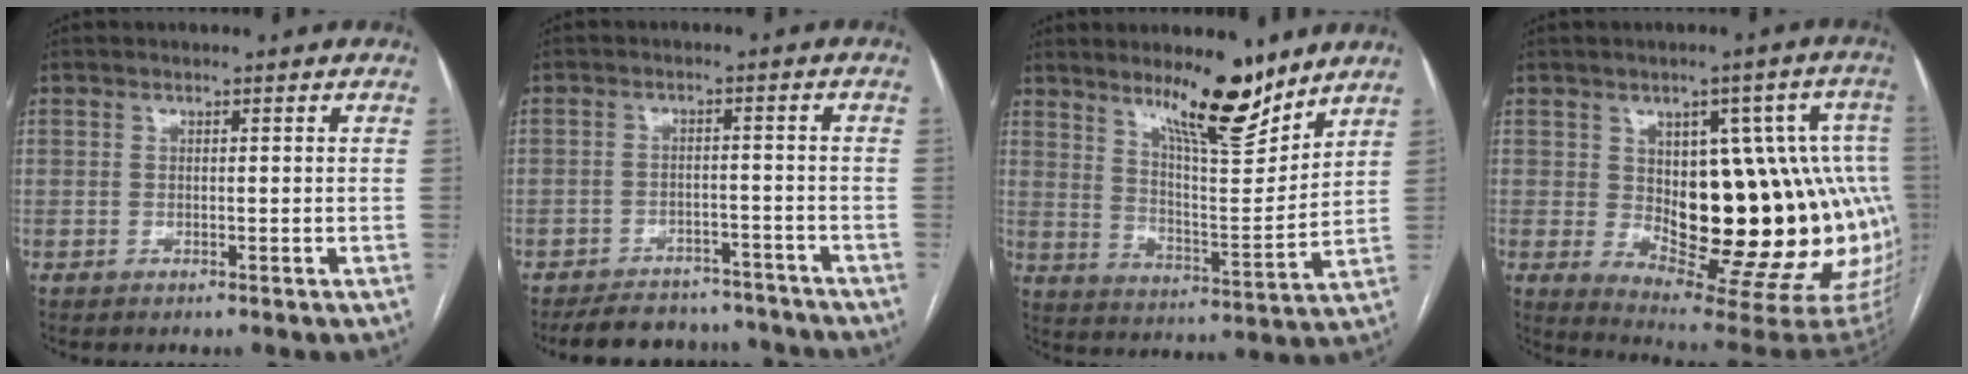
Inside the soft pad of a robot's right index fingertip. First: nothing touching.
{"total": 11.8, "force": [-10.8, 4.3, 2.1], "torque": [-0.027, 0.012, -0.138]}
{"total": 12.9, "force": [9.8, 1.9, 8.1], "torque": [-0.126, -0.021, 0.166]}
{"total": 24.4, "force": [-1.1, 9.0, 22.7], "torque": [-0.217, 0.022, 0.010]}